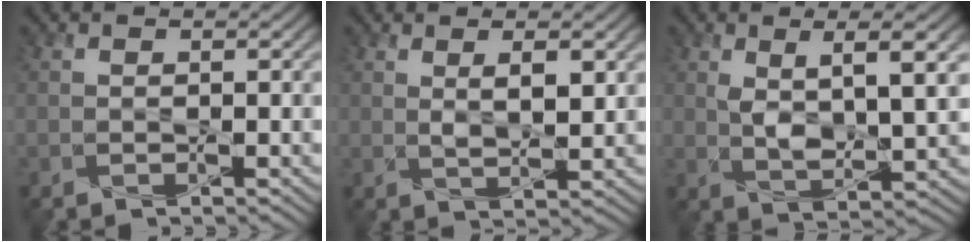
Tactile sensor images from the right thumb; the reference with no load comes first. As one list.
[{"total": 3.5, "force": [1.3, 1.1, 3.0], "torque": [-0.063, -0.005, 0.028]}, {"total": 6.6, "force": [2.2, 2.2, 5.8], "torque": [-0.111, -0.004, 0.040]}]